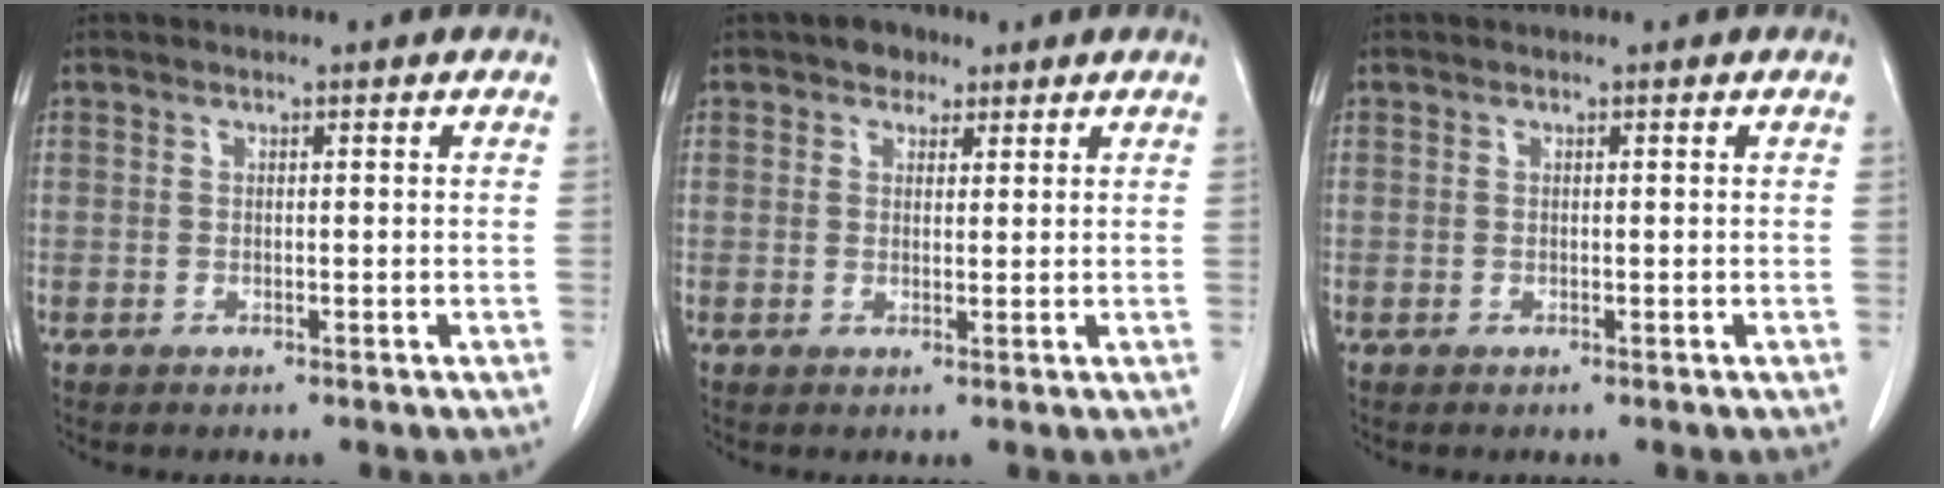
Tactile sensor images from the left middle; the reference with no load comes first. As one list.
[{"total": 2.5, "force": [1.6, 1.7, 0.9], "torque": [-0.015, 0.007, 0.022]}, {"total": 0.0}]